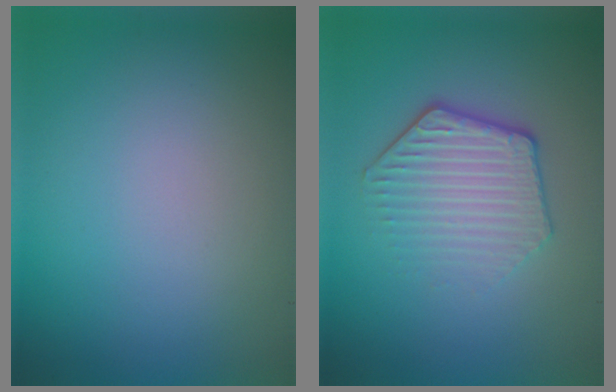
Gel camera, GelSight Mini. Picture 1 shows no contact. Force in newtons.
{"total": 4.1, "press": 3.4, "slide": 2.3}